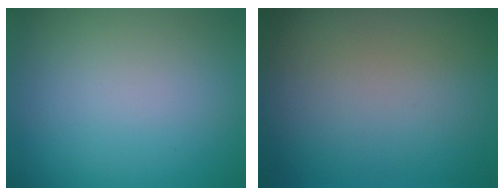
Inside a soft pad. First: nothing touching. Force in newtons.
{"total": 0.0}